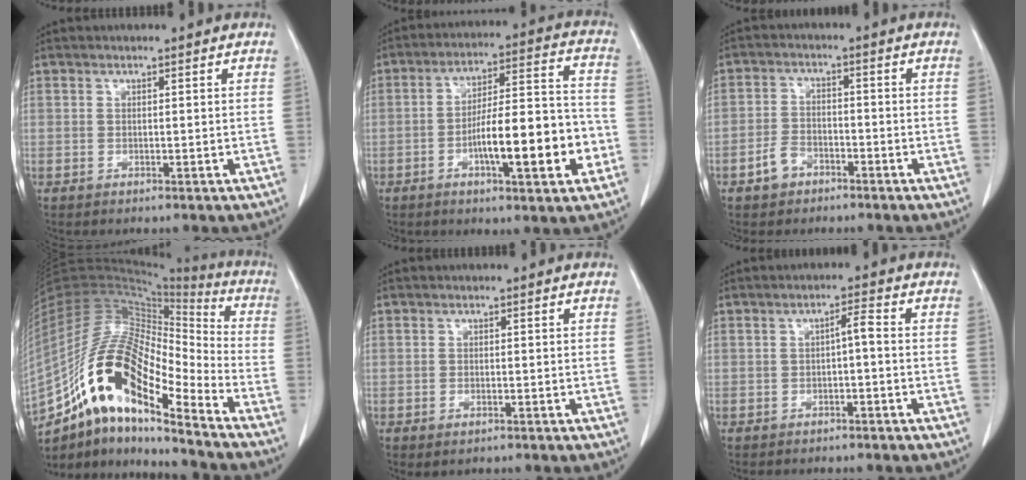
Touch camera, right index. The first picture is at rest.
{"total": 14.9, "force": [-4.6, 2.8, 13.9], "torque": [-0.216, 0.018, -0.068]}
{"total": 4.1, "force": [-2.6, 2.7, 1.7], "torque": [-0.033, 0.009, -0.046]}
{"total": 20.5, "force": [-12.5, 5.5, 15.4], "torque": [-0.310, 0.021, -0.222]}
{"total": 1.4, "force": [-0.8, 0.7, 0.9], "torque": [-0.014, -0.001, -0.005]}
{"total": 1.1, "force": [-0.2, 0.1, 1.1], "torque": [-0.015, 0.003, -0.004]}